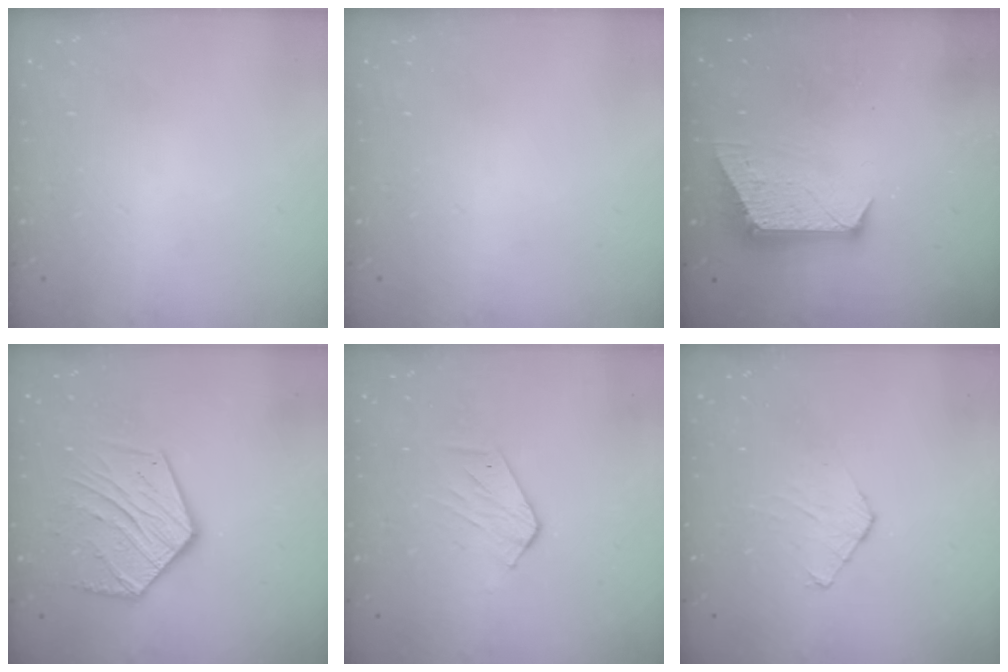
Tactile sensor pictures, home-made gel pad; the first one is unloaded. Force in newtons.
{"total": 0.0}
{"total": 9.3, "press": 9.3, "slide": 0.5}
{"total": 16.1, "press": 16.1, "slide": 1.3}
{"total": 5.7, "press": 5.7, "slide": 0.6}
{"total": 4.6, "press": 4.6, "slide": 0.5}